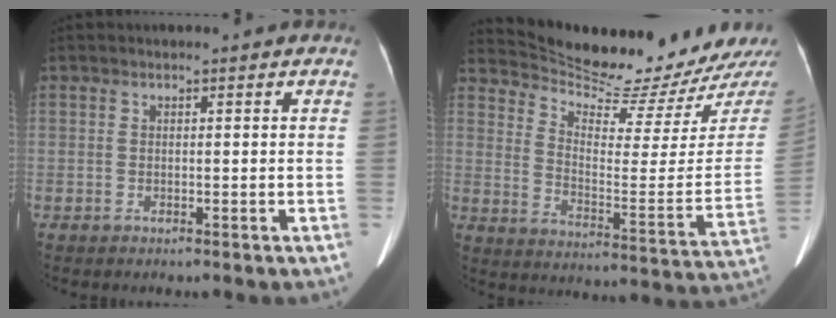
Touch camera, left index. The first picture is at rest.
{"total": 19.5, "force": [18.6, -0.1, 6.0], "torque": [-0.106, -0.085, 0.265]}